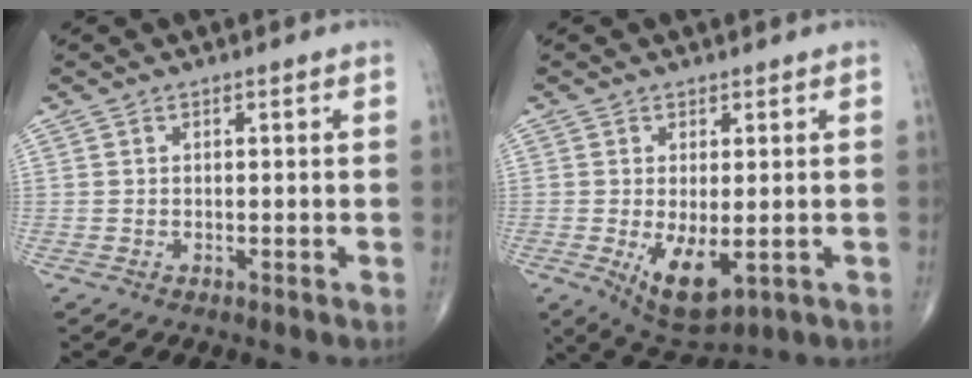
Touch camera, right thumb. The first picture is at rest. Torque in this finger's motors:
{"motor_torque": [-0.10, 0.46, 0.73, 0.07, 0.21]}